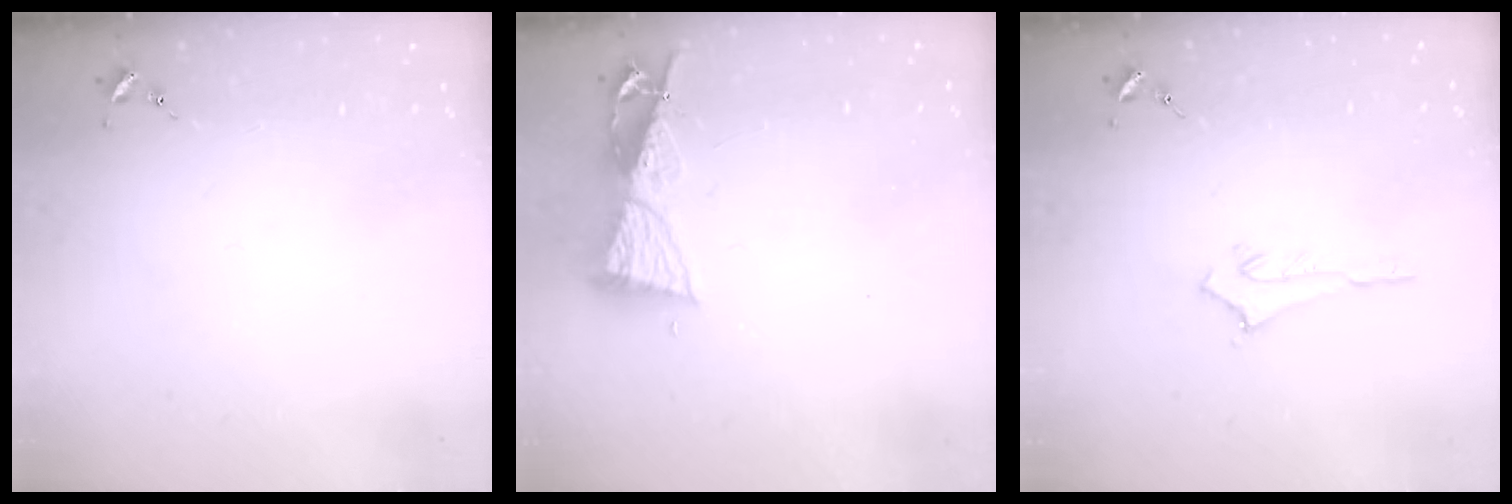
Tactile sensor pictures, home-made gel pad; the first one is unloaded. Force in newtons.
{"total": 8.7, "press": 8.6, "slide": 1.0}
{"total": 2.9, "press": 2.9, "slide": 0.2}